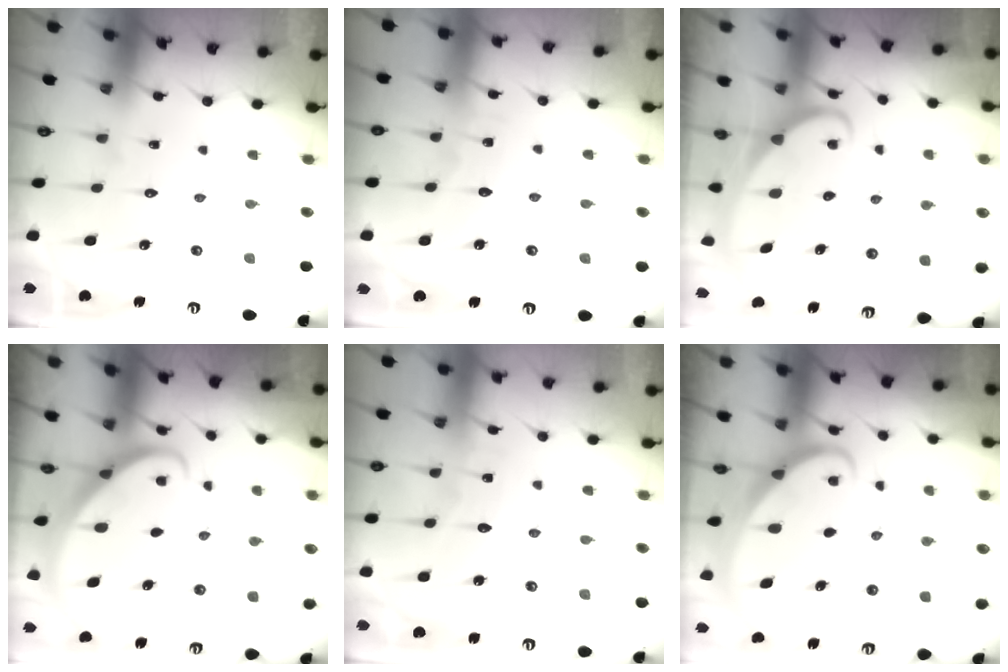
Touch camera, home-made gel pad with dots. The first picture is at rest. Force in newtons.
{"total": 3.4, "press": 3.4, "slide": 0.4}
{"total": 1.9, "press": 1.9, "slide": 0.1}
{"total": 2.8, "press": 2.8, "slide": 0.2}
{"total": 3.9, "press": 3.9, "slide": 0.2}
{"total": 1.9, "press": 1.9, "slide": 0.2}